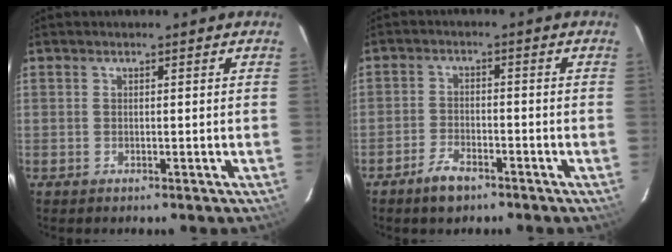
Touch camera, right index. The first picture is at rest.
{"total": 5.2, "force": [-3.8, 2.3, 2.7], "torque": [-0.068, 0.000, -0.067]}